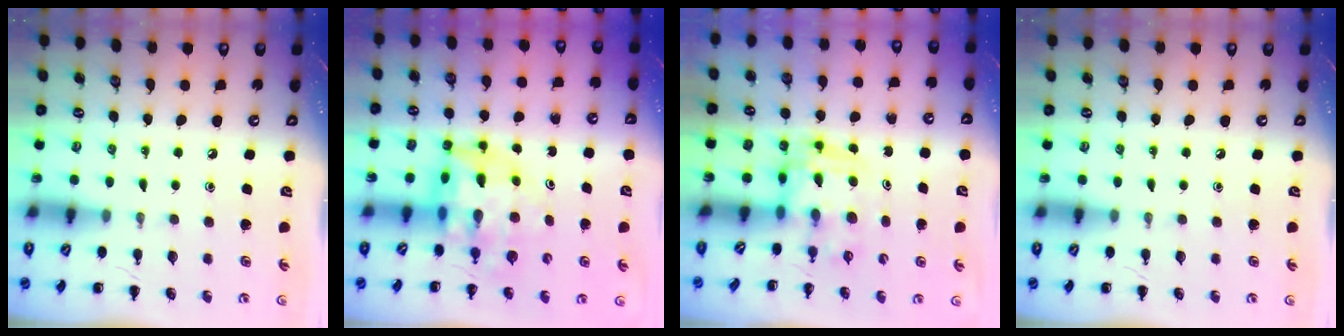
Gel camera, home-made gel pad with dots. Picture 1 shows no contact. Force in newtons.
{"total": 9.1, "press": 8.6, "slide": 3.1}
{"total": 3.5, "press": 3.4, "slide": 0.6}
{"total": 0.0}